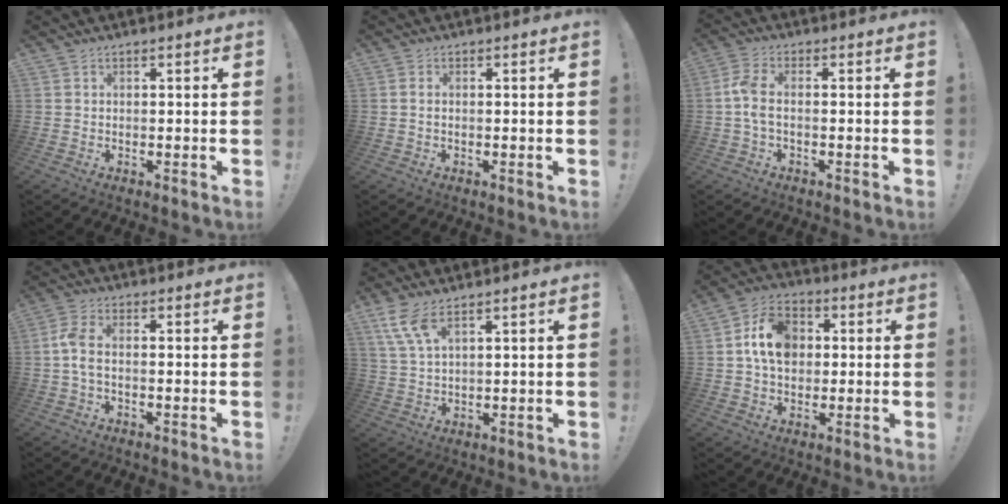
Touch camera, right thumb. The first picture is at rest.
{"total": 1.0, "force": [0.1, 0.6, 0.9], "torque": [-0.026, 0.007, 0.002]}
{"total": 6.2, "force": [-0.4, 3.1, 5.4], "torque": [-0.128, 0.002, -0.009]}
{"total": 5.6, "force": [-0.5, 2.6, 5.0], "torque": [-0.115, 0.003, -0.008]}
{"total": 7.4, "force": [4.6, 2.0, 5.5], "torque": [-0.110, -0.016, 0.088]}
{"total": 12.2, "force": [1.7, 9.2, 7.9], "torque": [-0.132, 0.014, 0.037]}